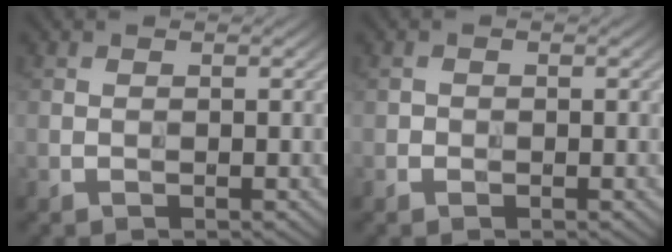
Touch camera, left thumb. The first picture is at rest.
{"total": 0.0}